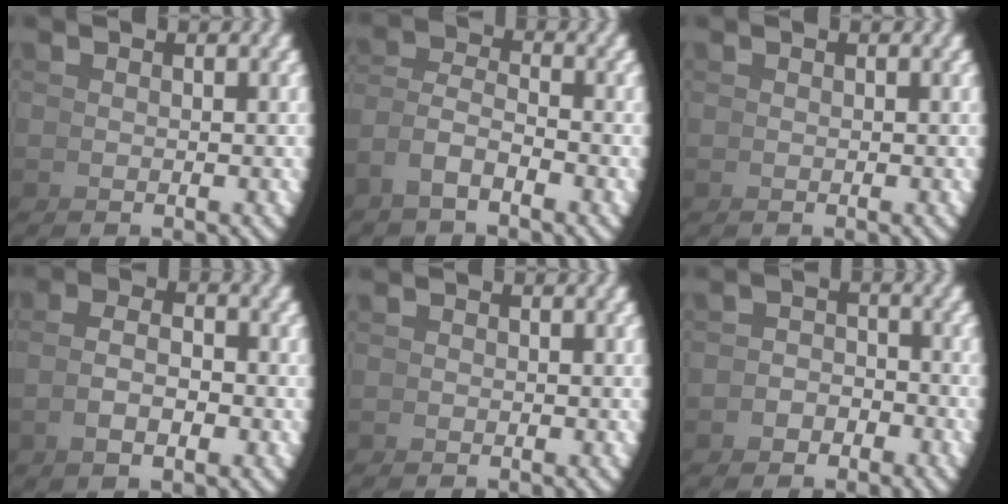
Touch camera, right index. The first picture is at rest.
{"total": 3.0, "force": [-1.3, 1.8, 2.0], "torque": [-0.048, -0.011, -0.020]}
{"total": 0.0}
{"total": 2.5, "force": [-0.4, 0.7, 2.3], "torque": [-0.035, 0.000, -0.006]}
{"total": 0.0}
{"total": 2.0, "force": [-2.0, 0.5, -0.2], "torque": [0.022, -0.002, -0.037]}